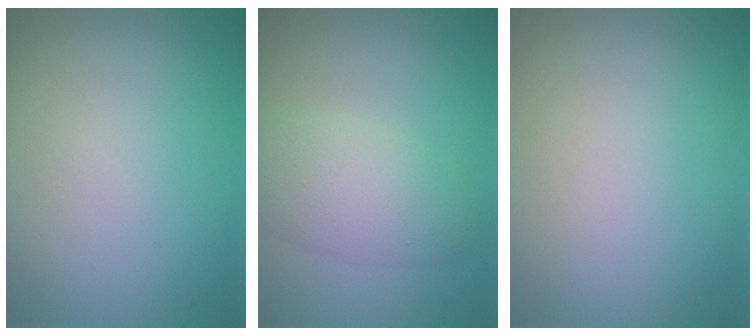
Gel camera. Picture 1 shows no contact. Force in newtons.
{"total": 4.3, "press": 4.3, "slide": 0.1}
{"total": 0.0}